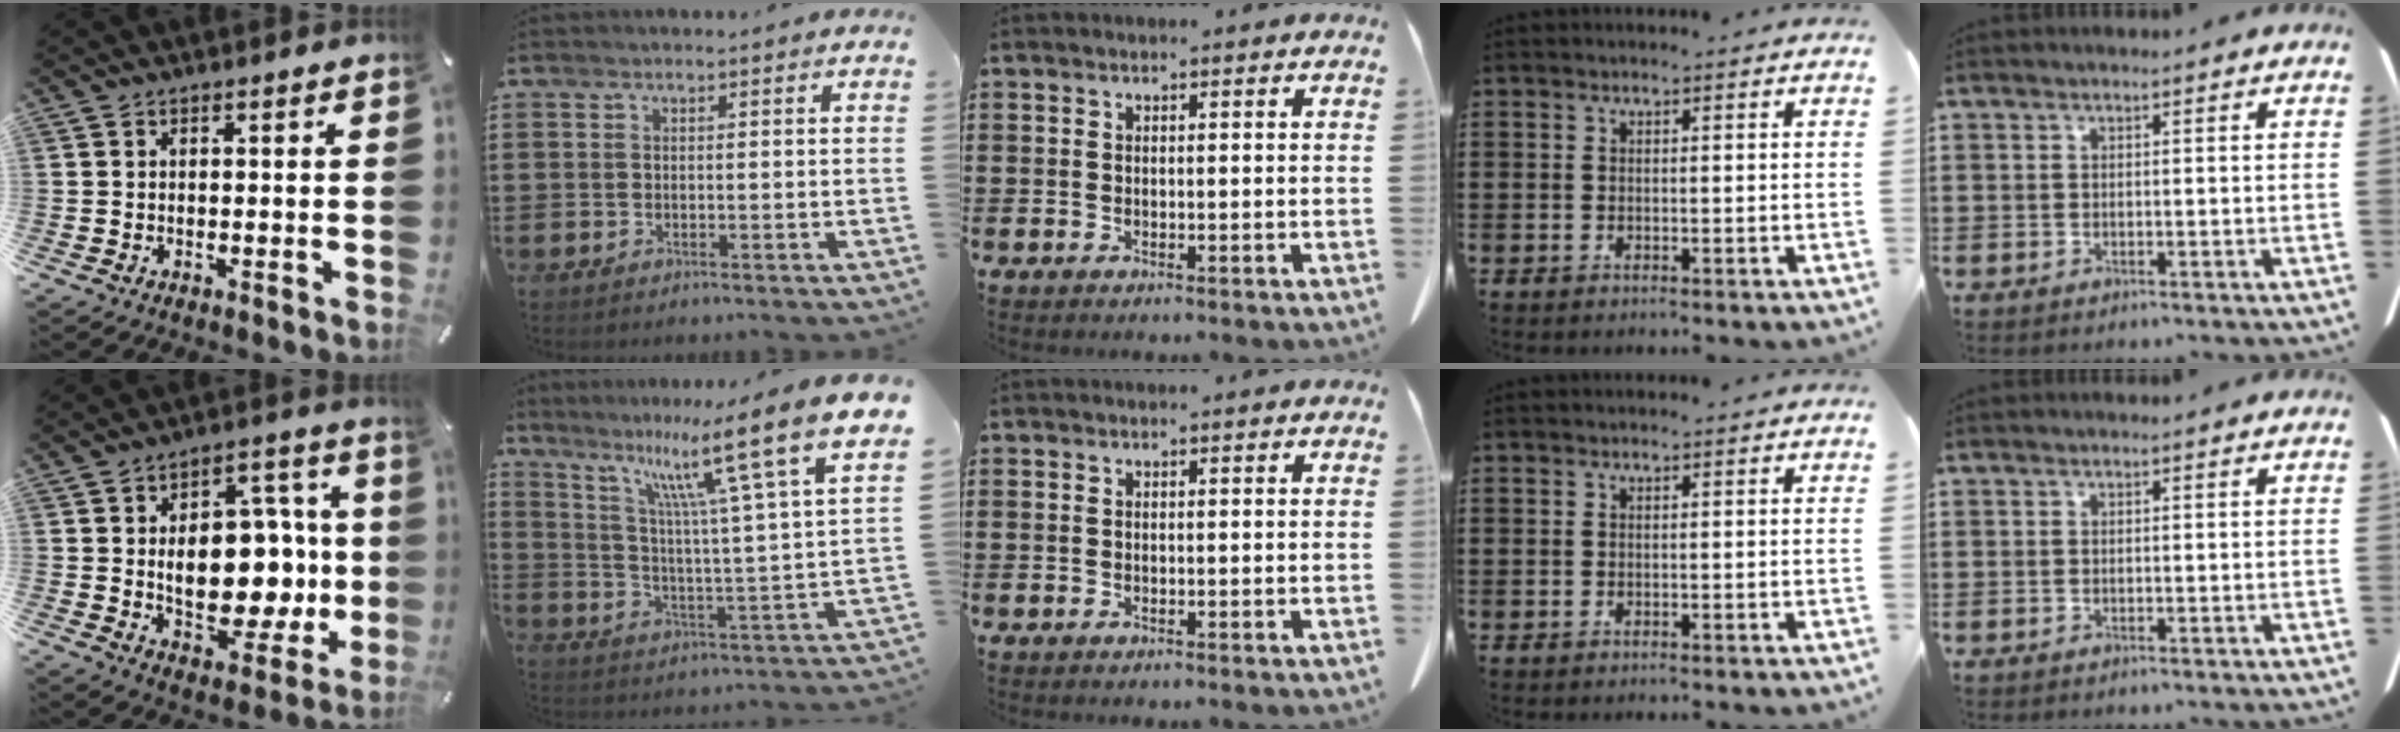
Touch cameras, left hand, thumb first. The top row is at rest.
{"thumb": {"total": 17.4, "force": [0.1, 11.3, 13.3], "torque": [-0.180, -0.004, 0.007]}, "index": {"total": 13.7, "force": [9.8, 0.6, 9.5], "torque": [-0.184, -0.072, 0.151]}}